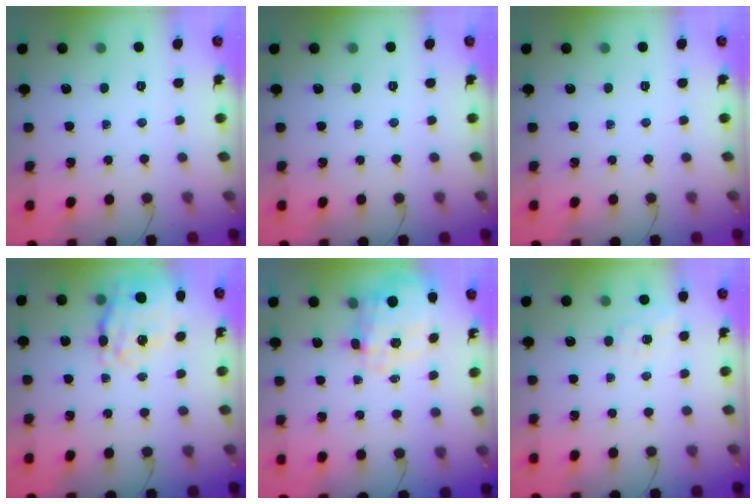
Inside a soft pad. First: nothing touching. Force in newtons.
{"total": 0.0}
{"total": 0.0}
{"total": 12.1, "press": 11.4, "slide": 3.9}
{"total": 10.5, "press": 10.5, "slide": 0.9}
{"total": 2.9, "press": 2.5, "slide": 1.5}